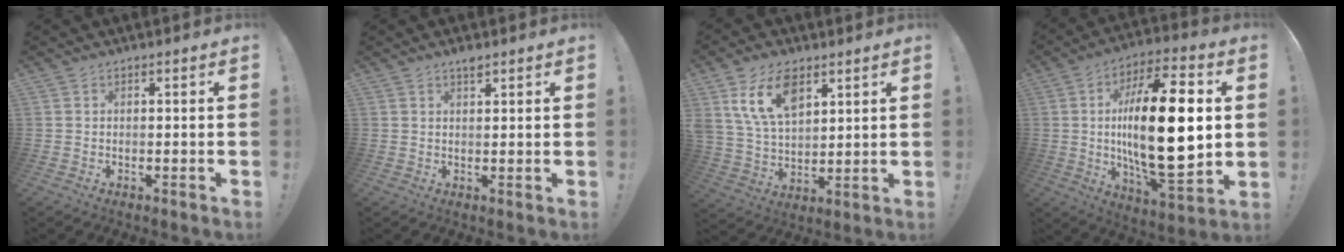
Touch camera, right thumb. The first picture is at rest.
{"total": 2.0, "force": [1.6, 0.5, 1.0], "torque": [-0.011, -0.006, 0.027]}
{"total": 13.7, "force": [7.5, 7.8, 8.4], "torque": [-0.169, -0.026, 0.138]}
{"total": 26.6, "force": [1.8, 9.7, 24.7], "torque": [-0.437, -0.007, 0.021]}